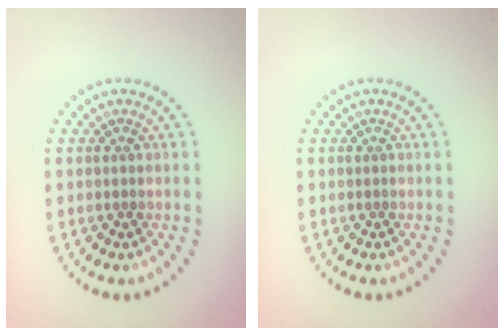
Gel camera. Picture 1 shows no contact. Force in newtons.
{"total": 0.0}